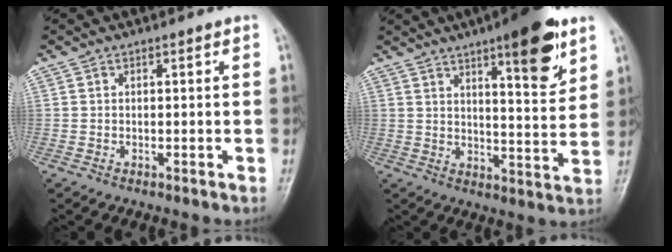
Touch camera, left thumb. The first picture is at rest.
{"total": 13.4, "force": [7.8, 3.2, 10.4], "torque": [-0.125, -0.043, 0.108]}